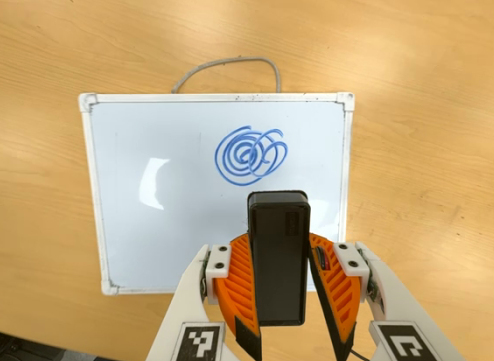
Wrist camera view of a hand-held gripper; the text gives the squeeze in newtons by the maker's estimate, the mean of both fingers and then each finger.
{"total": 6.2, "left": 5.8, "right": 6.6}